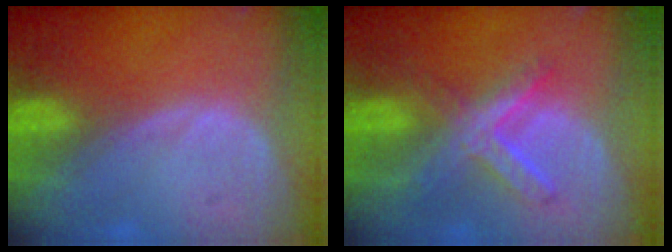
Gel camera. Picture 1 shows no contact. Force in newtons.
{"total": 6.9, "press": 6.2, "slide": 3.1}